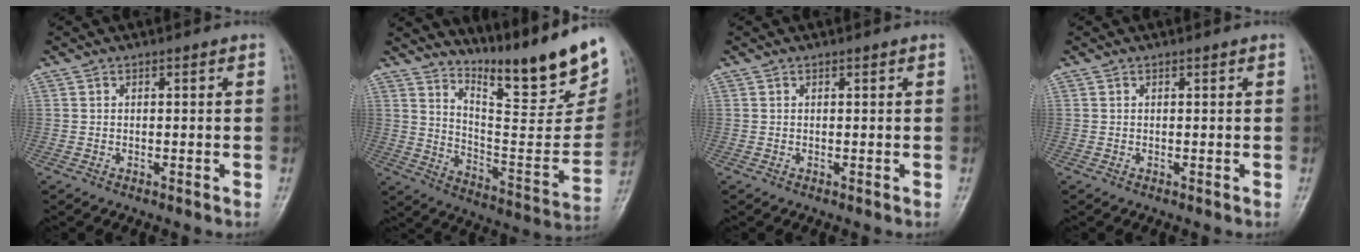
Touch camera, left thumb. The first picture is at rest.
{"total": 21.4, "force": [16.1, 3.6, 13.7], "torque": [-0.177, -0.113, 0.255]}
{"total": 0.0}
{"total": 0.0}